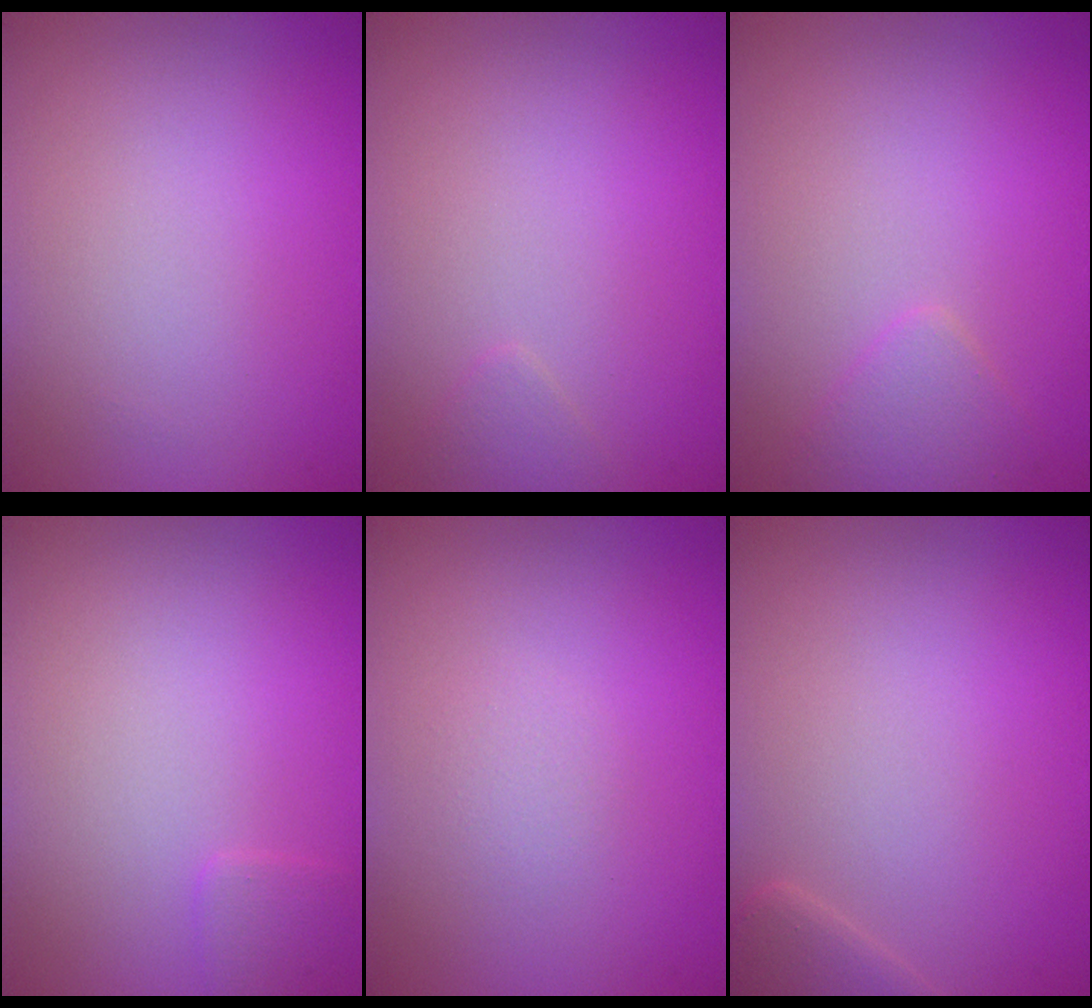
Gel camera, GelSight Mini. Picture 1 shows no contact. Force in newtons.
{"total": 0.8, "press": 0.8, "slide": 0.0}
{"total": 1.7, "press": 1.7, "slide": 0.1}
{"total": 0.9, "press": 0.9, "slide": 0.1}
{"total": 0.9, "press": 0.9, "slide": 0.0}
{"total": 1.8, "press": 1.8, "slide": 0.1}